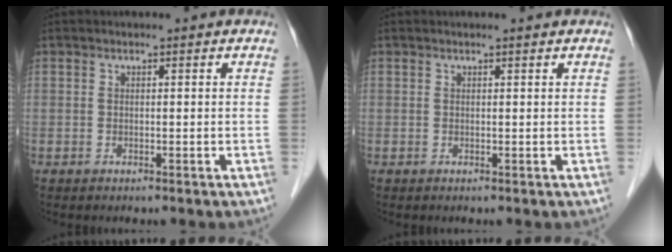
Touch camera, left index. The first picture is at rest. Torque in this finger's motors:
{"motor_torque": [0.16, -0.10, 0.03, 0.01]}